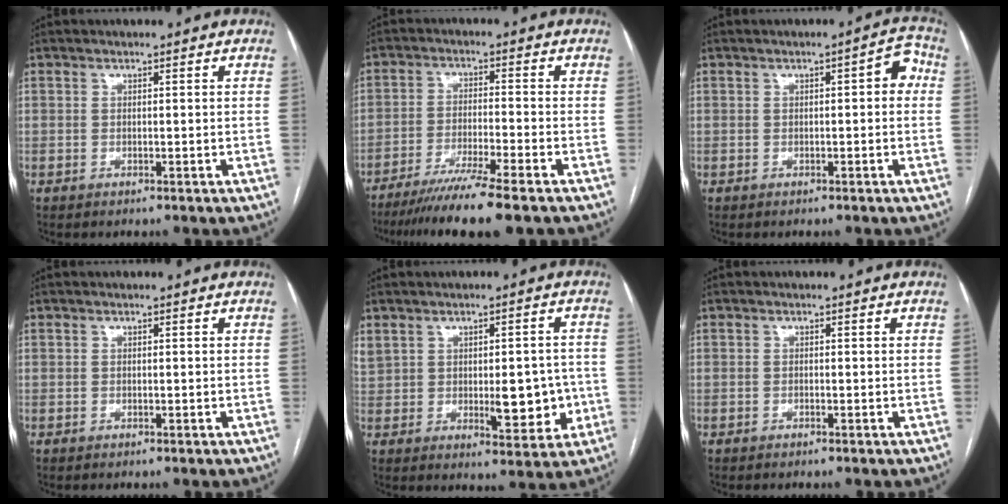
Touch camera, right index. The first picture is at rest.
{"total": 10.3, "force": [-8.1, -1.4, 6.1], "torque": [-0.089, -0.034, -0.132]}
{"total": 3.7, "force": [0.4, 1.2, 3.5], "torque": [-0.034, 0.018, -0.002]}
{"total": 0.0}
{"total": 11.4, "force": [0.3, 5.9, 9.8], "torque": [-0.160, 0.014, 0.027]}
{"total": 0.0}